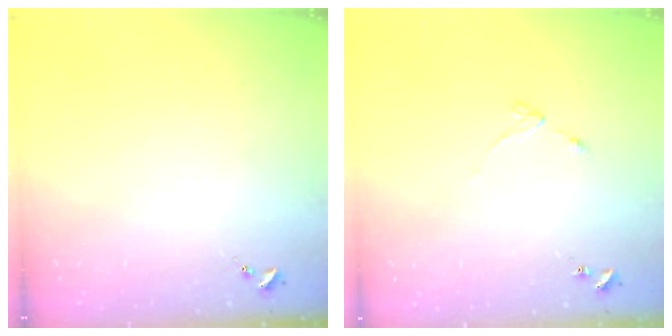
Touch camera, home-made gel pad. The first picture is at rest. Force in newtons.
{"total": 4.0, "press": 3.9, "slide": 0.5}